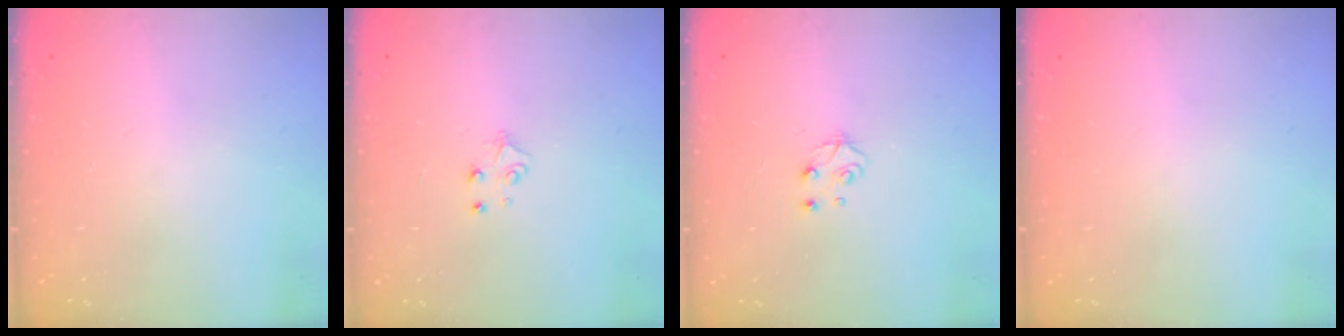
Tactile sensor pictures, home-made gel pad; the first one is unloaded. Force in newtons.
{"total": 4.8, "press": 4.8, "slide": 0.5}
{"total": 4.9, "press": 4.8, "slide": 0.6}
{"total": 0.0}